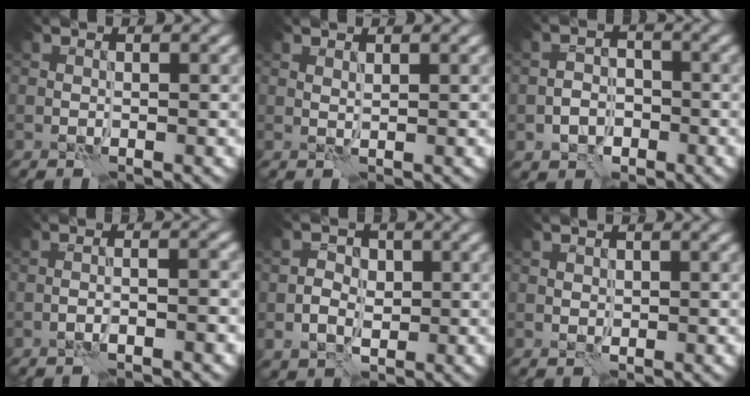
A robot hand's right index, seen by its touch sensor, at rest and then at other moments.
{"total": 0.7, "force": [0.6, 0.0, 0.3], "torque": [-0.010, 0.000, 0.012]}
{"total": 3.2, "force": [-1.5, 2.5, 1.3], "torque": [-0.015, 0.001, -0.029]}
{"total": 2.5, "force": [-1.5, 0.3, 2.0], "torque": [-0.031, 0.013, -0.031]}
{"total": 3.0, "force": [-0.5, 2.6, 1.5], "torque": [-0.018, 0.001, -0.012]}
{"total": 0.8, "force": [0.2, 0.7, 0.3], "torque": [-0.005, -0.001, 0.004]}